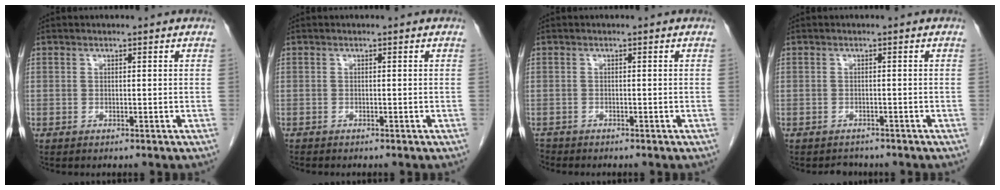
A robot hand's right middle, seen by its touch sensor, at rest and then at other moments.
{"total": 0.6, "force": [-0.6, 0.2, 0.1], "torque": [-0.006, 0.000, -0.011]}
{"total": 1.4, "force": [-1.3, 0.5, -0.1], "torque": [-0.003, -0.002, -0.022]}
{"total": 2.0, "force": [-1.7, 0.9, -0.1], "torque": [-0.003, -0.001, -0.026]}